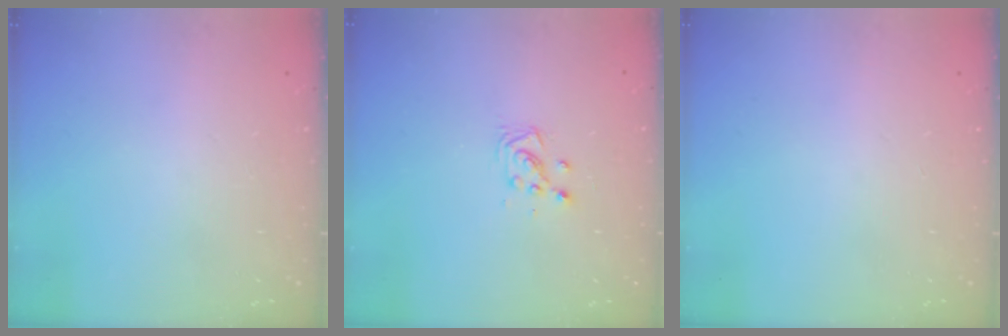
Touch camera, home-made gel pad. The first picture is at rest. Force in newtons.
{"total": 4.0, "press": 4.0, "slide": 0.4}
{"total": 0.0}